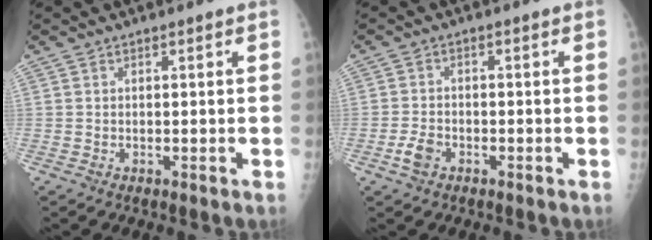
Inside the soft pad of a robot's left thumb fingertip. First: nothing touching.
{"total": 3.2, "force": [-1.7, 2.1, 1.7], "torque": [-0.032, 0.009, -0.032]}